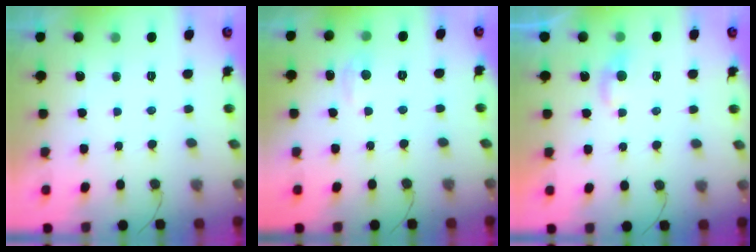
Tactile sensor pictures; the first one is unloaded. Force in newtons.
{"total": 2.9, "press": 2.9, "slide": 0.4}
{"total": 3.5, "press": 3.5, "slide": 0.3}